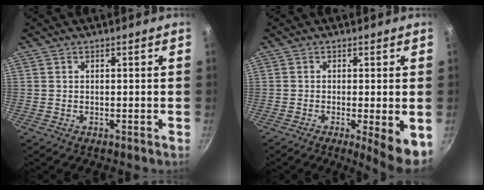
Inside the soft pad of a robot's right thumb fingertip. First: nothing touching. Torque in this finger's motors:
{"motor_torque": [-0.10, 0.51, -0.03, -0.08, 0.21]}